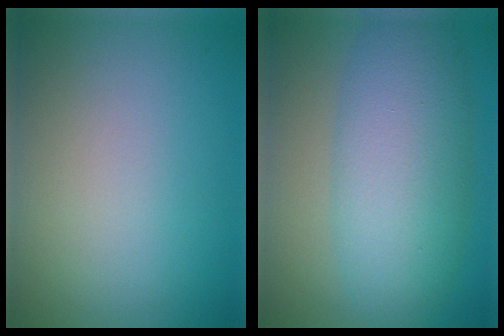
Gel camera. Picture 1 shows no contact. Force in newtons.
{"total": 8.2, "press": 8.2, "slide": 0.3}